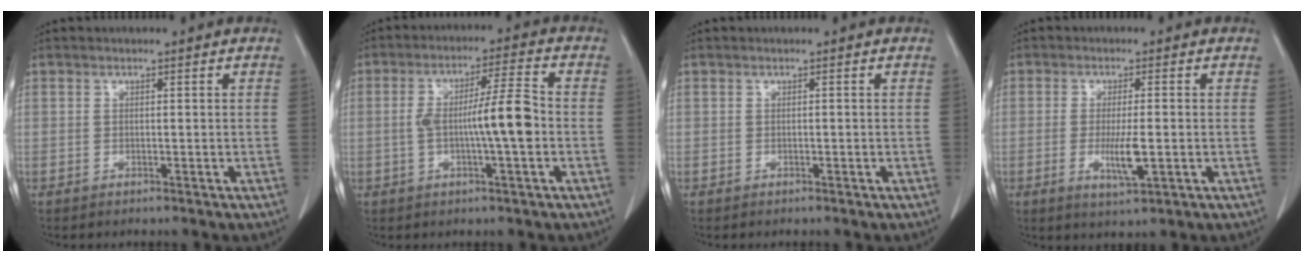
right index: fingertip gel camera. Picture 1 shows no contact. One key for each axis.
{"total": 8.7, "fx": -1.2, "fy": 0.5, "fz": 8.6, "tx": -0.156, "ty": 0.012, "tz": -0.020}
{"total": 0.0}
{"total": 5.1, "fx": -1.0, "fy": 0.6, "fz": 4.9, "tx": -0.099, "ty": -0.011, "tz": -0.012}